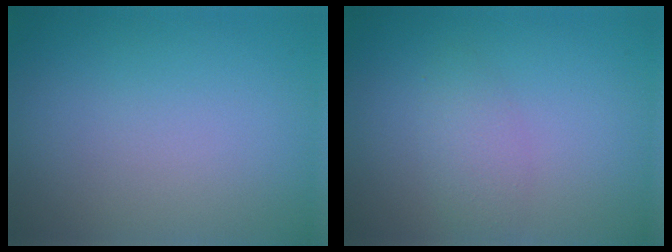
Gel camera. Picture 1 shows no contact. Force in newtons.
{"total": 2.0, "press": 2.0, "slide": 0.1}